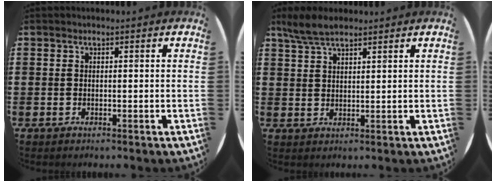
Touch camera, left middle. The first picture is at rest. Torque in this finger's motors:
{"motor_torque": [0.43, -0.32, 0.10, 0.03]}